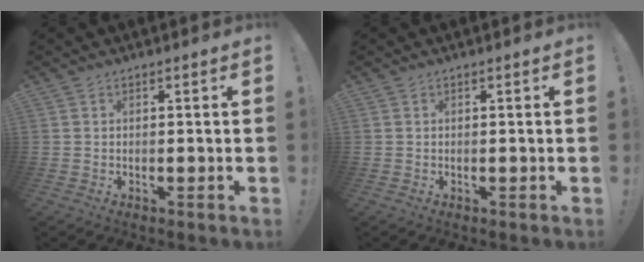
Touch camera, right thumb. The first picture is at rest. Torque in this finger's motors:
{"motor_torque": [-0.03, 0.03, -0.03, -0.02, 0.00]}